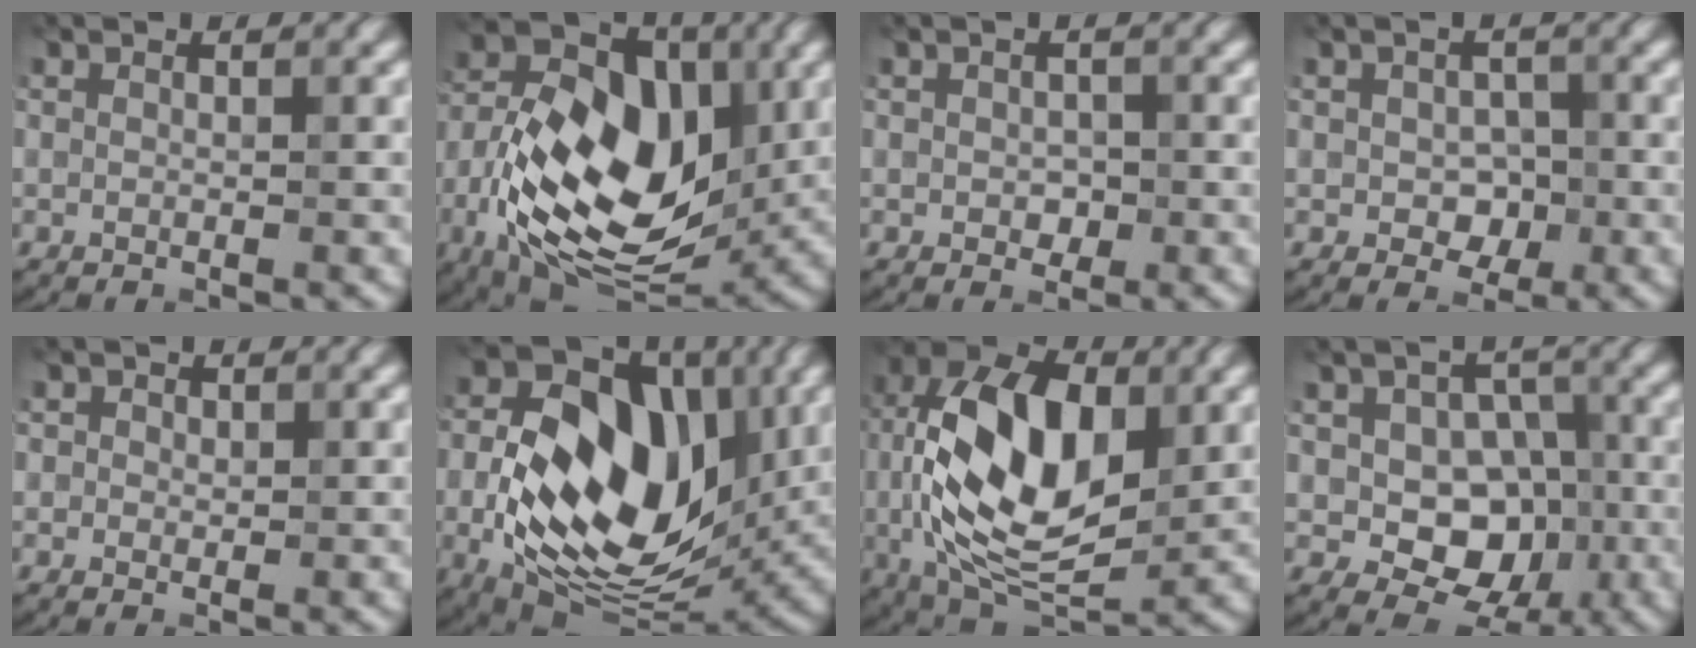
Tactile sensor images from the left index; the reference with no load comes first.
{"total": 14.6, "force": [-2.2, 8.9, 11.4], "torque": [-0.193, 0.009, -0.051]}
{"total": 1.3, "force": [-0.2, 1.0, 0.8], "torque": [-0.018, -0.005, -0.003]}
{"total": 2.7, "force": [-0.4, 2.1, 1.7], "torque": [-0.032, -0.008, -0.008]}
{"total": 1.3, "force": [0.4, 1.2, 0.4], "torque": [-0.004, -0.001, 0.000]}
{"total": 15.7, "force": [0.2, 10.1, 12.0], "torque": [-0.211, -0.009, -0.011]}
{"total": 13.7, "force": [1.0, 7.4, 11.5], "torque": [-0.217, 0.012, 0.008]}
{"total": 7.6, "force": [-1.1, 5.7, 4.9], "torque": [-0.056, -0.003, -0.024]}